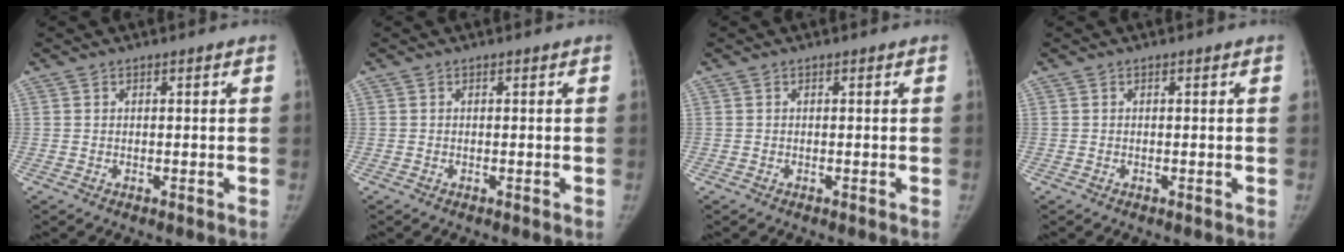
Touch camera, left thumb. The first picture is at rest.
{"total": 0.0}
{"total": 0.0}
{"total": 0.0}